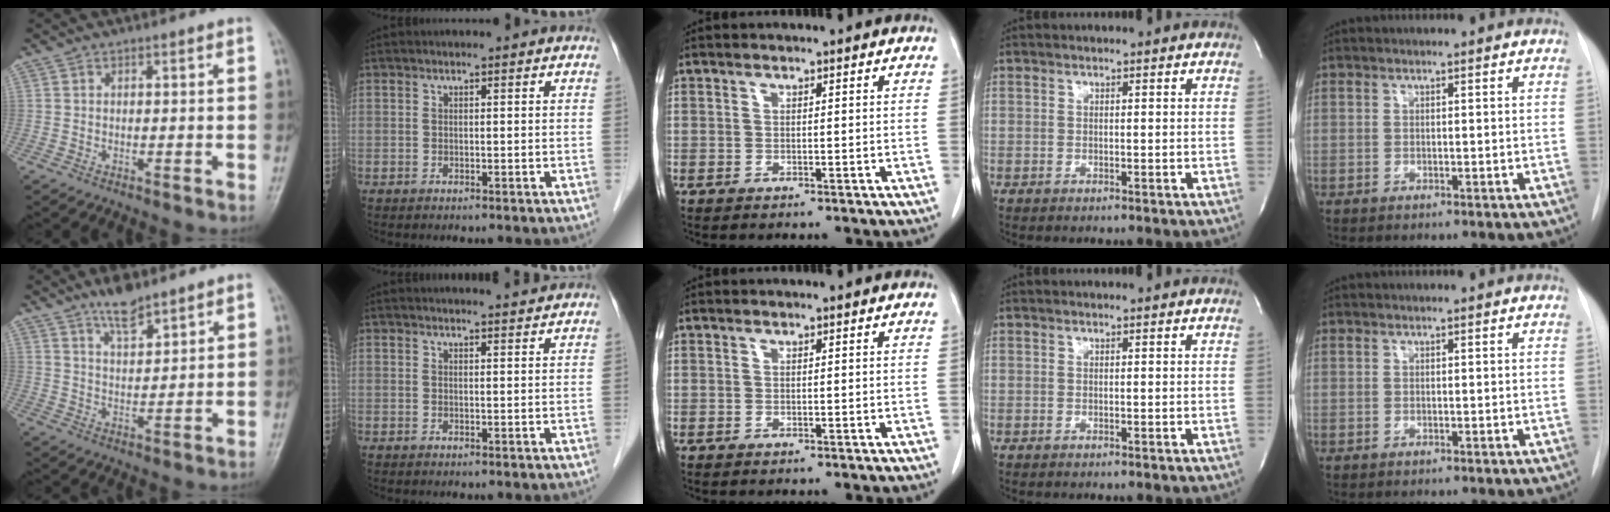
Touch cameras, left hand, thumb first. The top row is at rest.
{"thumb": {"total": 6.1, "force": [4.8, 1.8, 3.3], "torque": [-0.045, -0.033, 0.087]}, "index": {"total": 3.7, "force": [3.6, -0.2, 0.8], "torque": [-0.015, 0.007, 0.042]}}